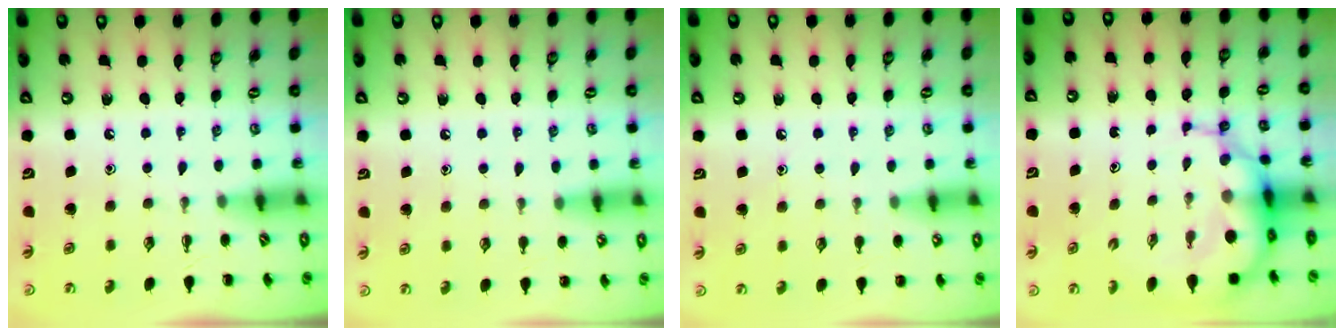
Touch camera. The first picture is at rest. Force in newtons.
{"total": 6.5, "press": 6.1, "slide": 2.2}
{"total": 5.2, "press": 5.0, "slide": 1.4}
{"total": 9.3, "press": 8.9, "slide": 2.8}